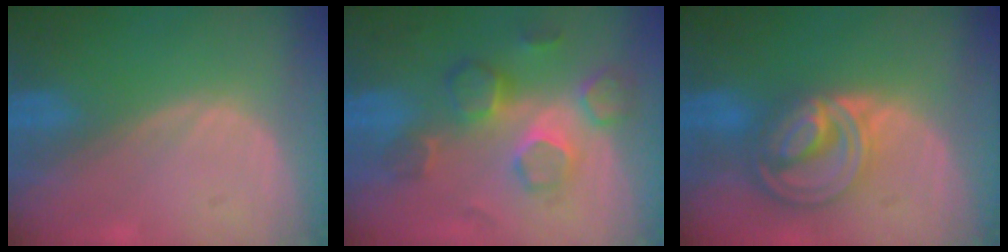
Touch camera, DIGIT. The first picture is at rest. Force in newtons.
{"total": 8.9, "press": 7.7, "slide": 4.5}
{"total": 8.8, "press": 7.4, "slide": 4.7}